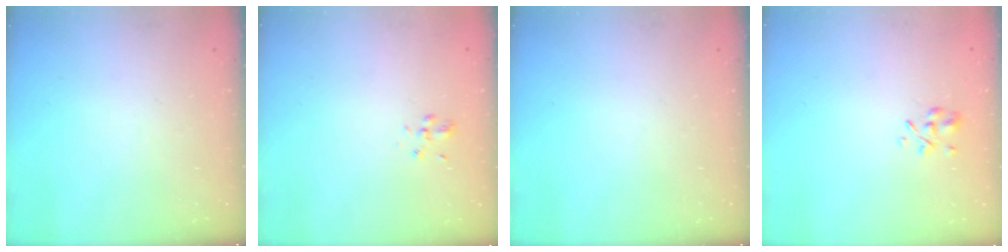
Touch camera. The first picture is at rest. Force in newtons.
{"total": 1.9, "press": 1.6, "slide": 0.9}
{"total": 0.0}
{"total": 2.8, "press": 2.6, "slide": 1.0}